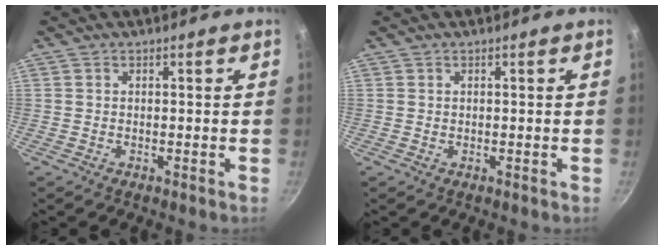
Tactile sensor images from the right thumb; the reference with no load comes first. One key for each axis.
{"total": 0.0}